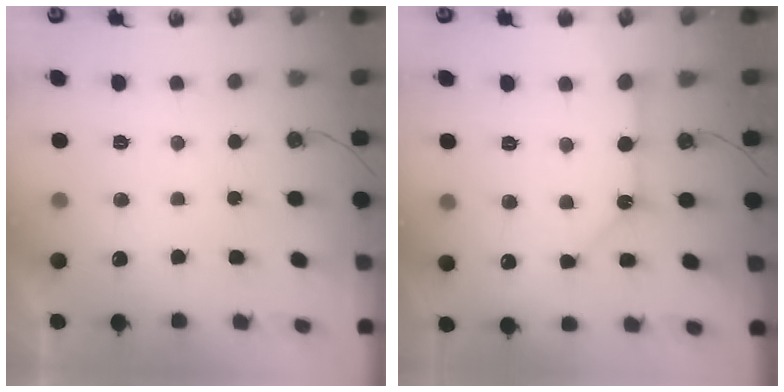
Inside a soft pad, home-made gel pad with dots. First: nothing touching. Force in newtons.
{"total": 11.6, "press": 11.5, "slide": 1.3}